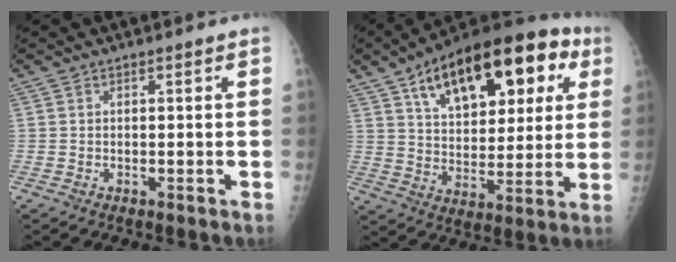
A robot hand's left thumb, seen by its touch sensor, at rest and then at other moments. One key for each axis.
{"total": 24.8, "fx": 11.0, "fy": 12.7, "fz": 18.2, "tx": -0.239, "ty": 0.005, "tz": 0.170}